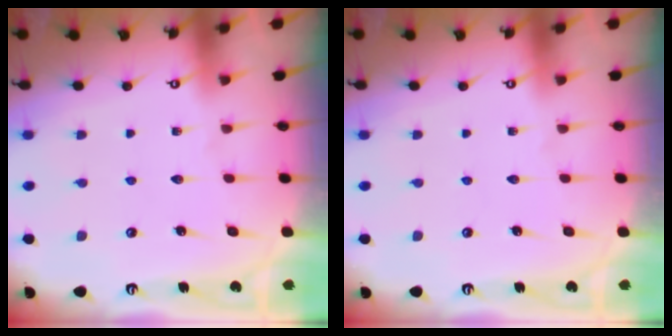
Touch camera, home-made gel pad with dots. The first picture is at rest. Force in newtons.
{"total": 0.0}